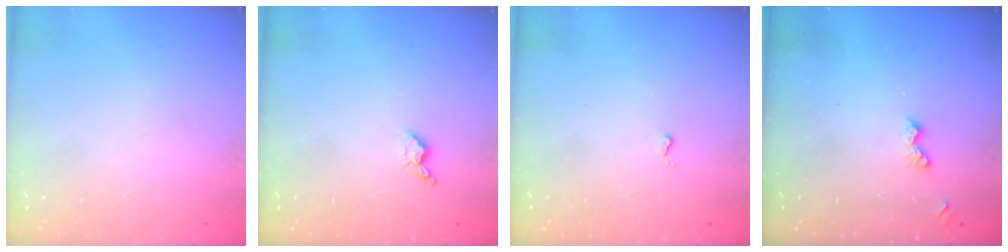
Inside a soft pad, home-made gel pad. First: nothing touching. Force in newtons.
{"total": 4.0, "press": 3.9, "slide": 0.8}
{"total": 2.6, "press": 2.6, "slide": 0.4}
{"total": 5.2, "press": 5.1, "slide": 0.8}